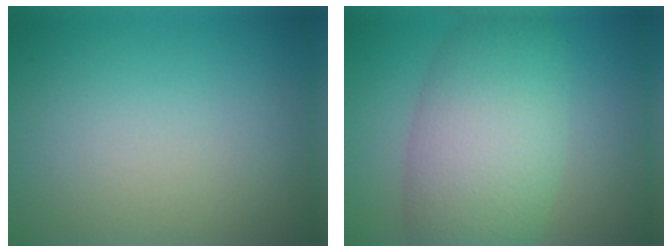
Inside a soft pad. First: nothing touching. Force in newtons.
{"total": 8.6, "press": 8.6, "slide": 0.3}